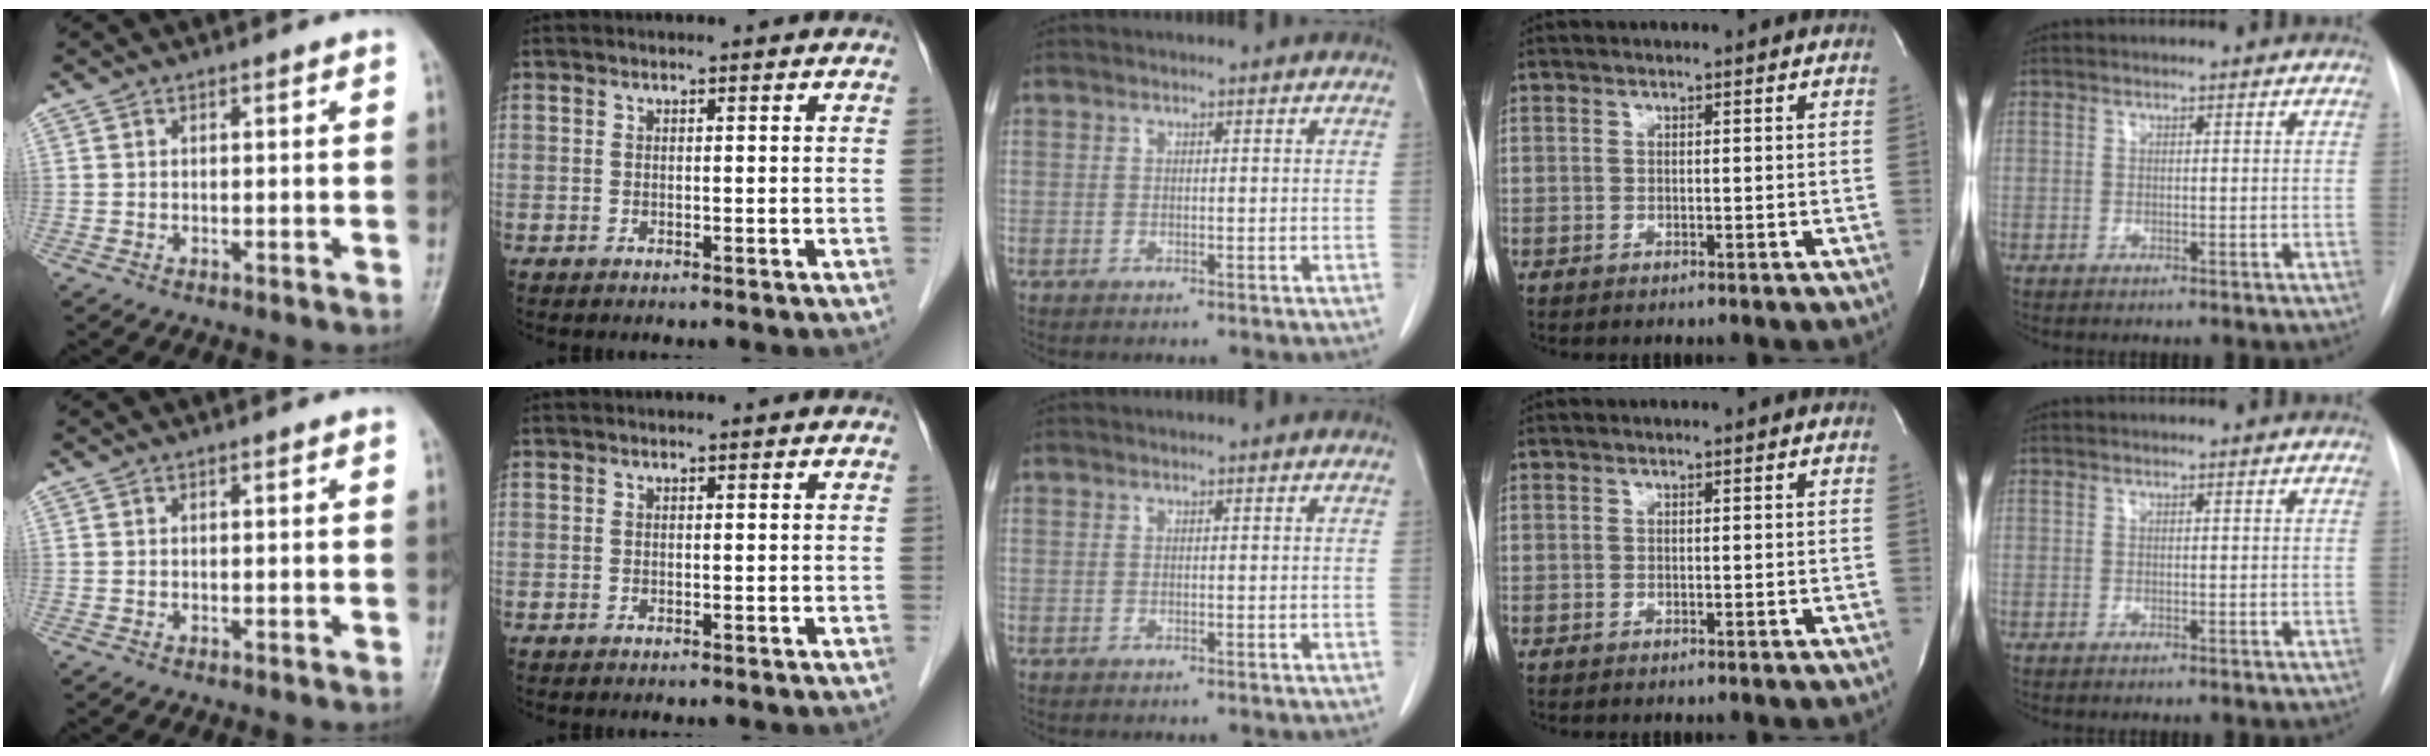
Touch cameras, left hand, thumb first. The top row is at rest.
{}